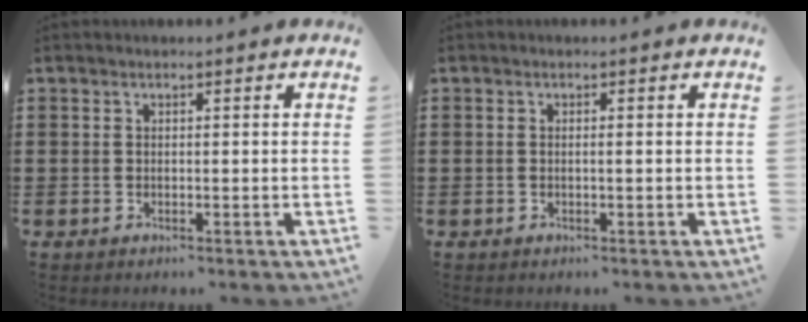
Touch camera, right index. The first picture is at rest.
{"total": 0.6, "force": [-0.2, 0.0, 0.5], "torque": [-0.009, -0.003, -0.003]}